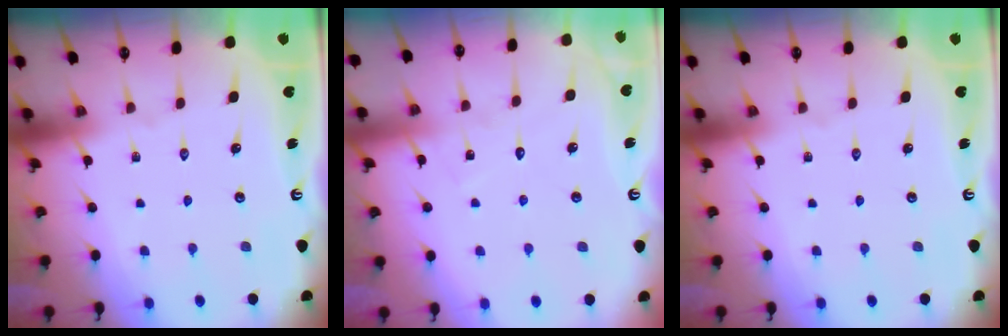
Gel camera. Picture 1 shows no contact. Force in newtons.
{"total": 6.3, "press": 6.3, "slide": 0.2}
{"total": 0.0}